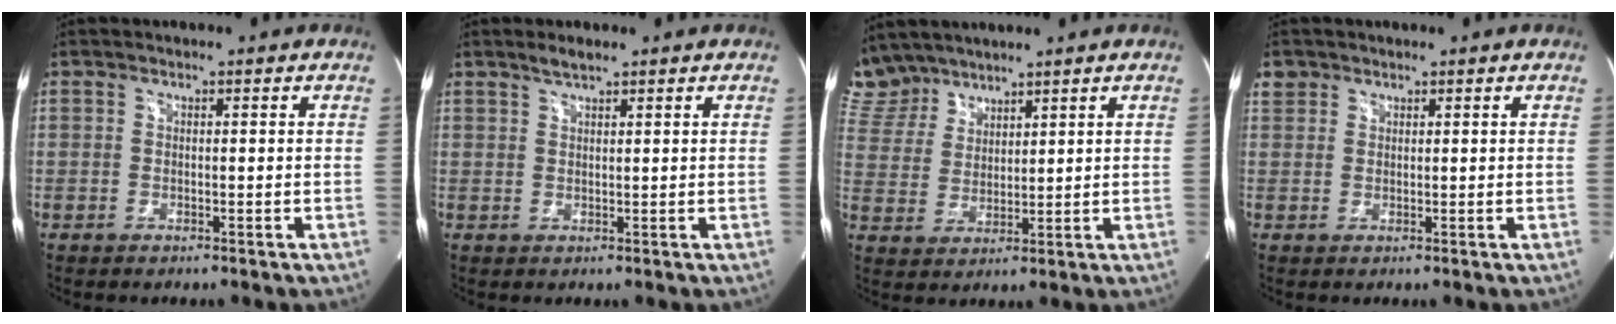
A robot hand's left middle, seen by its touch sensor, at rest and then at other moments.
{"total": 1.9, "force": [1.6, 0.2, 1.0], "torque": [-0.025, 0.004, 0.034]}
{"total": 6.9, "force": [6.5, 2.5, 0.3], "torque": [-0.013, 0.012, 0.145]}
{"total": 1.8, "force": [1.2, 1.4, 0.0], "torque": [0.007, 0.008, 0.020]}